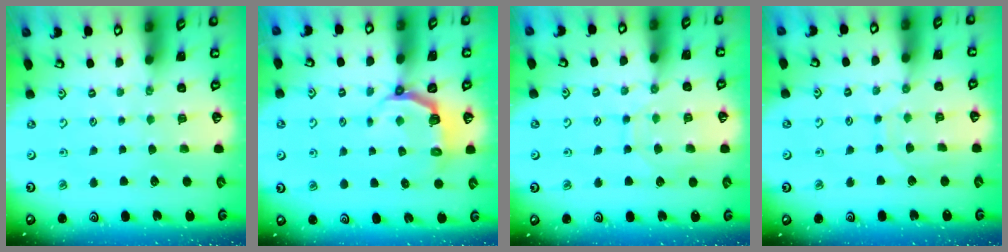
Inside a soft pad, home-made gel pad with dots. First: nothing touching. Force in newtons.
{"total": 4.5, "press": 3.0, "slide": 3.4}
{"total": 8.9, "press": 8.9, "slide": 0.7}
{"total": 6.0, "press": 6.0, "slide": 0.5}